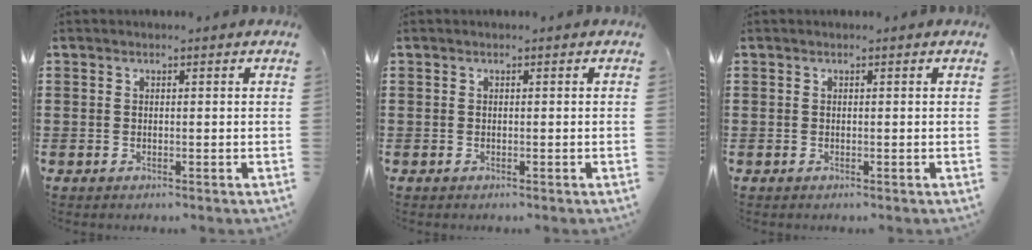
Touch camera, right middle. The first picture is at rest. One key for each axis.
{"total": 0.0}
{"total": 0.0}